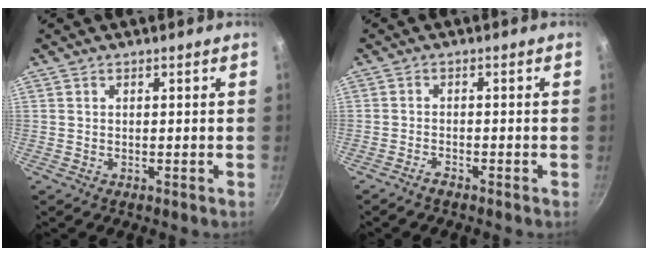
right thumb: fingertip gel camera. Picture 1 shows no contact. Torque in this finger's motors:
{"motor_torque": [-0.60, 0.41, 0.00, 0.60, 0.07]}